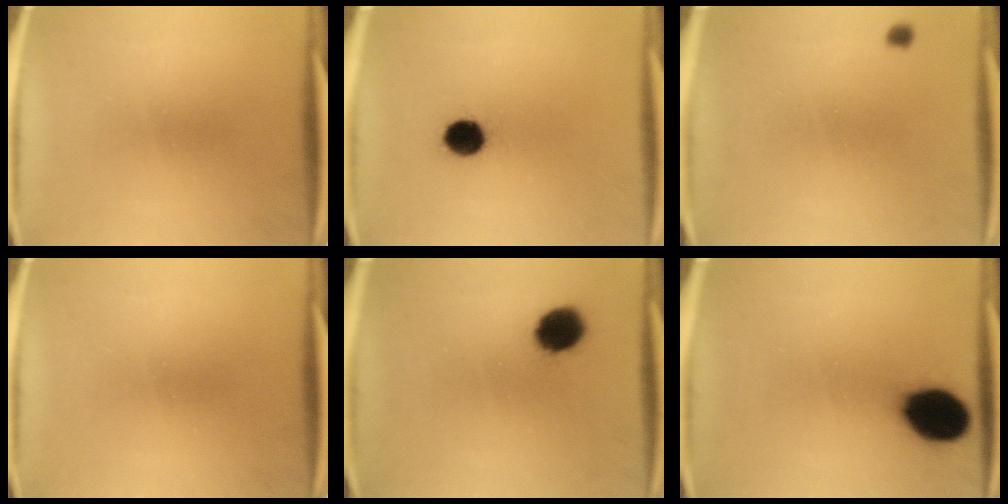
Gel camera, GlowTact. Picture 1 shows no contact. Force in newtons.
{"total": 7.0}
{"total": 1.0}
{"total": 0.0}
{"total": 8.2}
{"total": 13.5}